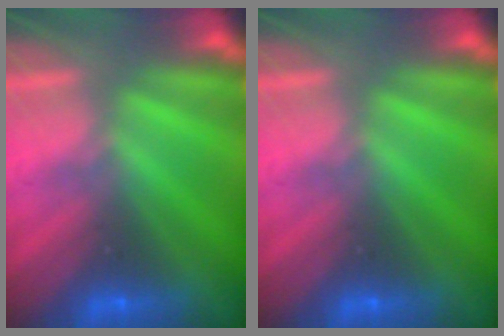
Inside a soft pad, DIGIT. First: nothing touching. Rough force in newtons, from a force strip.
{"total": 0.0}